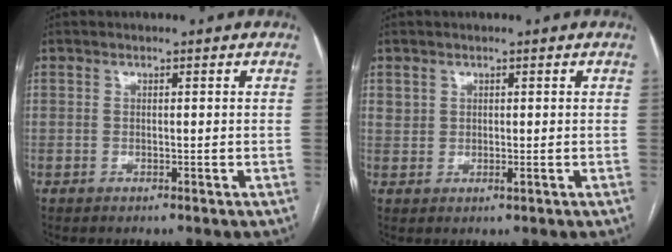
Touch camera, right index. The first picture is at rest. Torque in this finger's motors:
{"motor_torque": [-0.28, 0.27, 0.00, 0.00]}